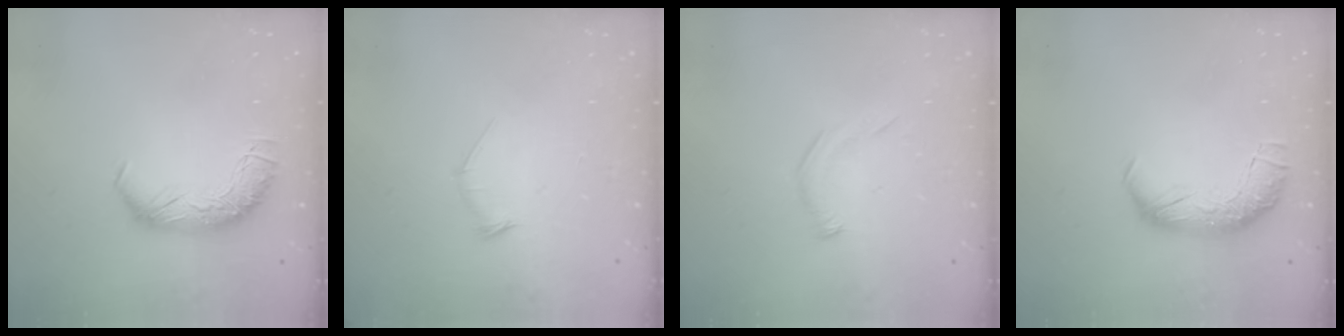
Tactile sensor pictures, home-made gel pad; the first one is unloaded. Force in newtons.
{"total": 8.4, "press": 8.3, "slide": 0.6}
{"total": 6.1, "press": 6.1, "slide": 0.5}
{"total": 2.3, "press": 1.1, "slide": 2.1}